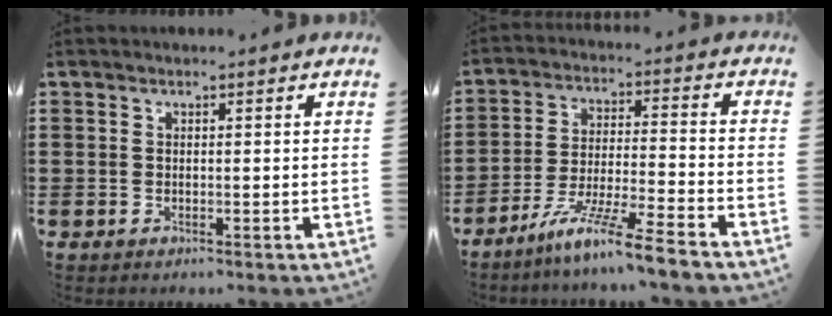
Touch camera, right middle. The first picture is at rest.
{"total": 9.2, "force": [-7.7, -0.8, 4.9], "torque": [-0.100, -0.010, -0.154]}